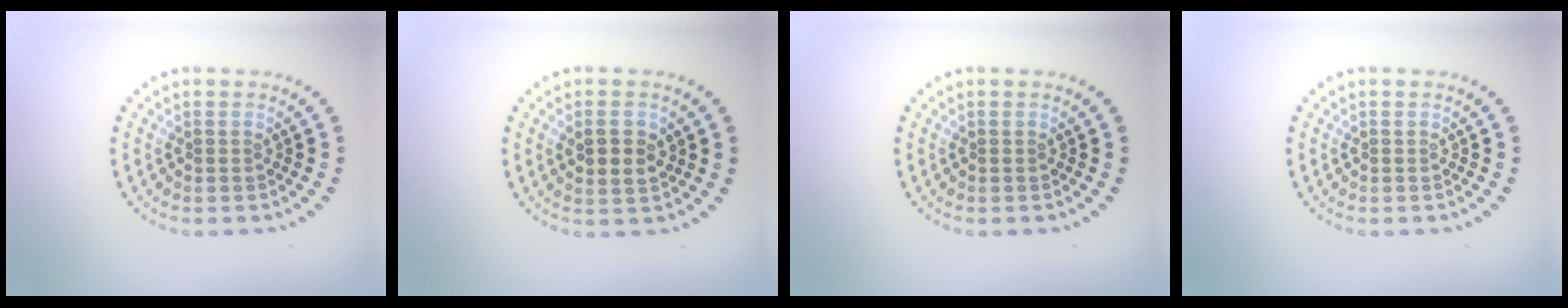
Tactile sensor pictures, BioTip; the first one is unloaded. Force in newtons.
{"total": 2.7, "press": 2.6, "slide": 0.6}
{"total": 0.0}
{"total": 0.0}